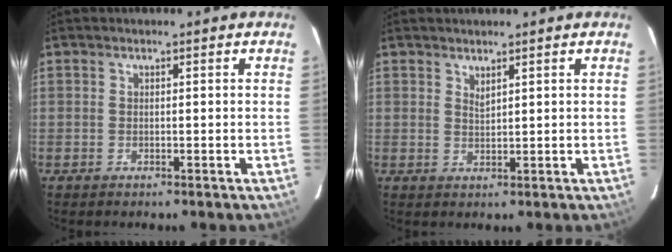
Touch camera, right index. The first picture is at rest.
{"total": 1.4, "force": [1.2, 0.2, 0.7], "torque": [-0.010, 0.000, 0.022]}